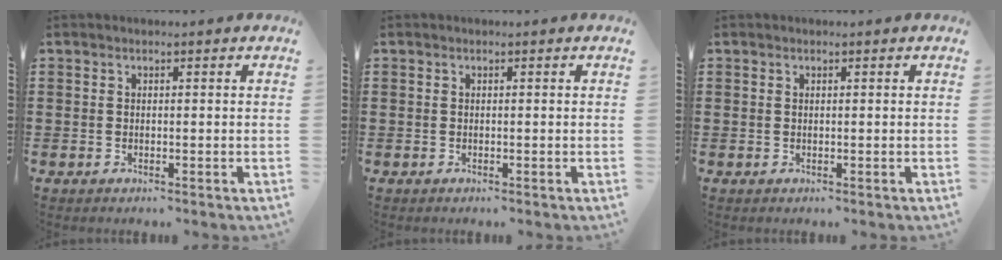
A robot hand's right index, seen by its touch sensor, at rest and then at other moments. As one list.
[{"total": 0.0}, {"total": 0.0}]